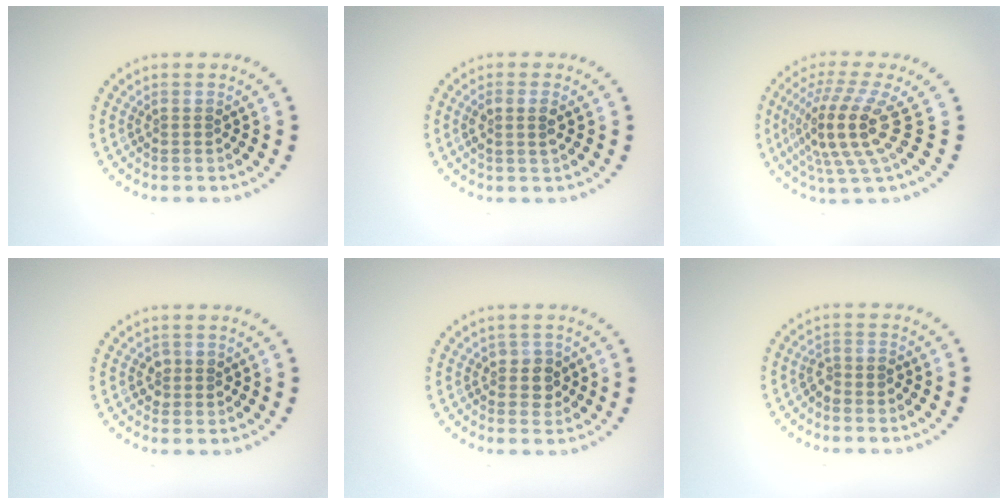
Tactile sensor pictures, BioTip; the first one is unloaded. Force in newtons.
{"total": 2.0, "press": 1.8, "slide": 0.9}
{"total": 5.3, "press": 3.9, "slide": 3.6}
{"total": 1.1, "press": 1.1, "slide": 0.3}
{"total": 2.0, "press": 1.8, "slide": 0.7}
{"total": 1.4, "press": 1.1, "slide": 0.9}